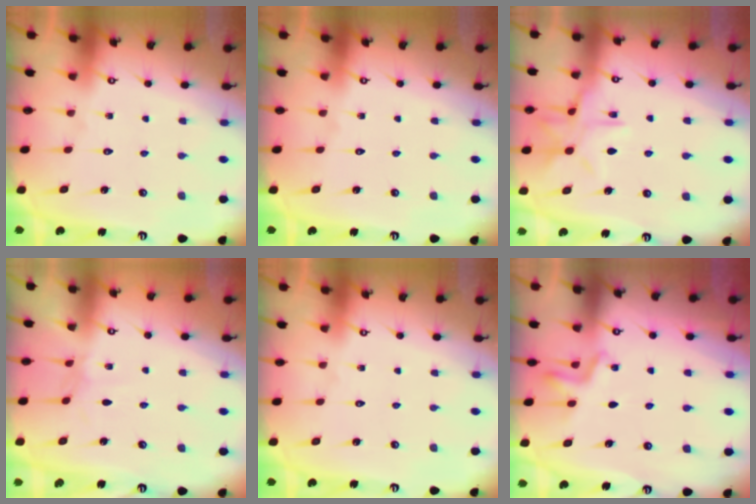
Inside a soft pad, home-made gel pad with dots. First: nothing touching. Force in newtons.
{"total": 0.0}
{"total": 10.2, "press": 10.1, "slide": 0.8}
{"total": 1.9, "press": 1.9, "slide": 0.5}
{"total": 0.0}
{"total": 5.1, "press": 4.9, "slide": 1.5}